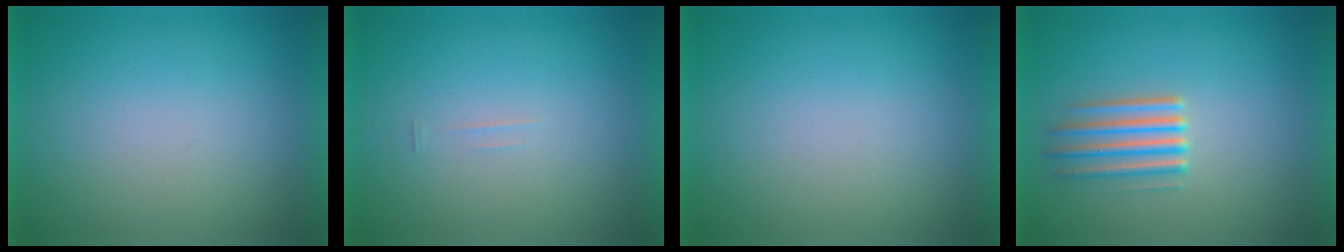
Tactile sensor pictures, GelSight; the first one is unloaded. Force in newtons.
{"total": 1.8}
{"total": 0.0}
{"total": 2.4}